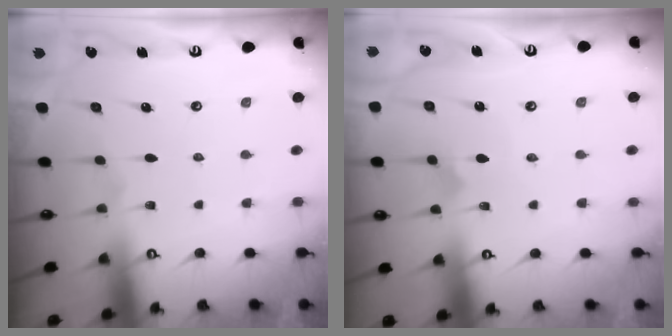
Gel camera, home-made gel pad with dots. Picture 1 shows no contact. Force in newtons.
{"total": 3.0, "press": 3.0, "slide": 0.2}